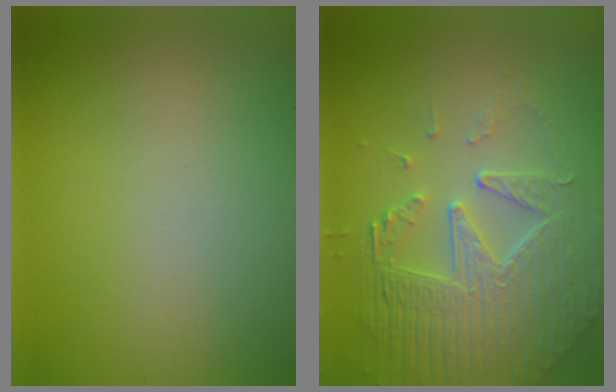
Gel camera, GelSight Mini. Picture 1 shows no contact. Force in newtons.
{"total": 7.7, "press": 5.5, "slide": 5.3}